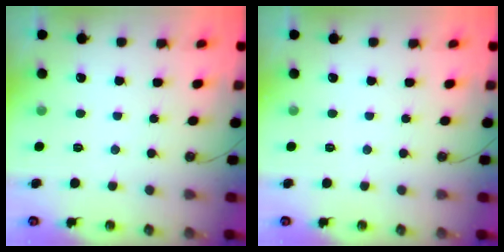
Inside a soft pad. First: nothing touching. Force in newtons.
{"total": 0.0}